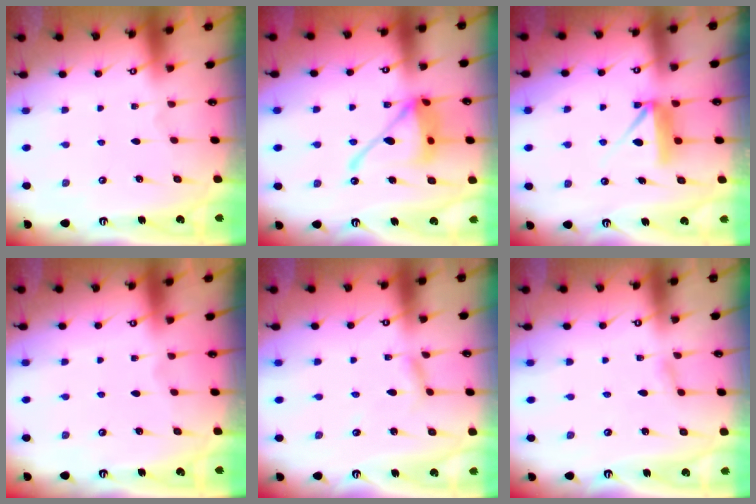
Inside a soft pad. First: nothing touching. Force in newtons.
{"total": 15.6, "press": 15.6, "slide": 1.6}
{"total": 8.3, "press": 8.3, "slide": 0.3}
{"total": 0.0}
{"total": 2.2, "press": 2.2, "slide": 0.3}
{"total": 1.6, "press": 1.6, "slide": 0.1}